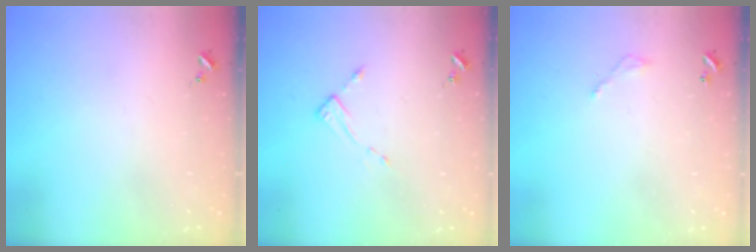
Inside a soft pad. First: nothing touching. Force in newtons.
{"total": 2.6, "press": 2.6, "slide": 0.3}
{"total": 3.8, "press": 3.8, "slide": 0.2}